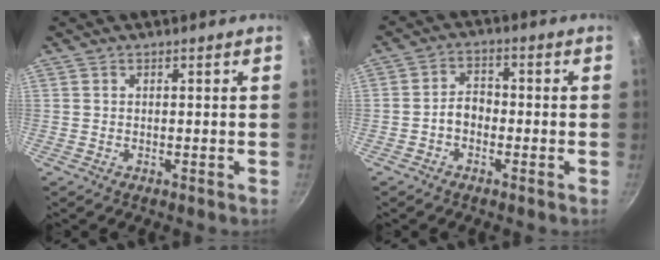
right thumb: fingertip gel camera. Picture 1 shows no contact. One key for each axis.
{"total": 4.1, "fx": -1.5, "fy": 2.9, "fz": 2.5, "tx": -0.024, "ty": 0.027, "tz": -0.033}